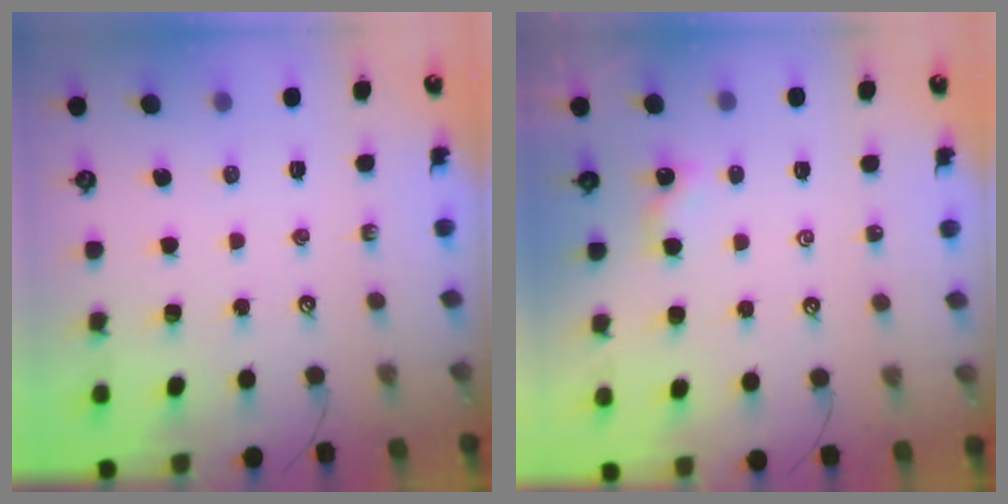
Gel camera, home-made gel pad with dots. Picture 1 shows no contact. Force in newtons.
{"total": 0.6, "press": 0.5, "slide": 0.2}